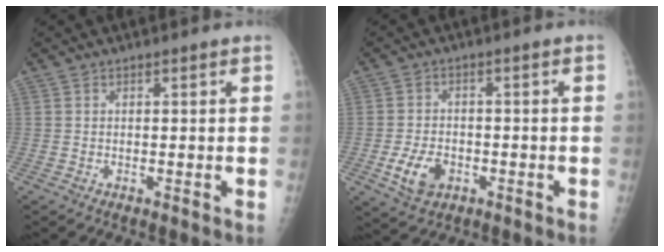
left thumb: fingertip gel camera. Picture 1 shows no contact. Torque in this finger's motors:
{"motor_torque": [-0.10, 0.00, 0.50, 0.39, 0.01]}